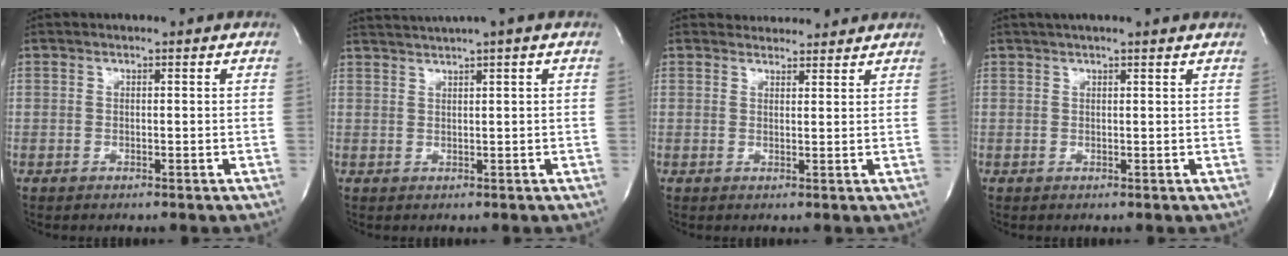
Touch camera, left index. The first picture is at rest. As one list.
[{"total": 3.7, "force": [2.8, -1.3, 2.0], "torque": [-0.039, 0.013, 0.053]}, {"total": 4.5, "force": [4.3, 1.3, 0.2], "torque": [-0.004, 0.010, 0.053]}, {"total": 6.1, "force": [5.2, 0.2, 3.1], "torque": [-0.050, 0.026, 0.063]}]